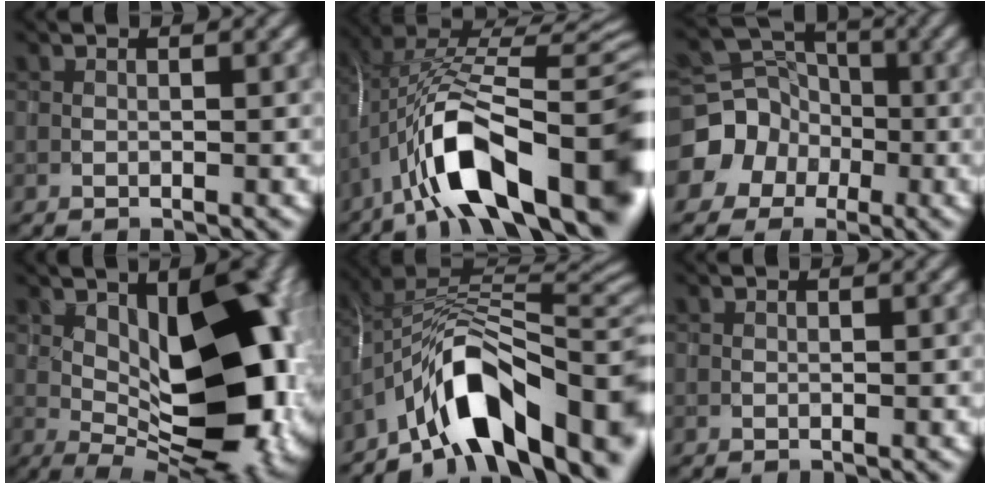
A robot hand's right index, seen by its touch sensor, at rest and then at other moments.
{"total": 16.7, "force": [-5.0, 7.3, 14.1], "torque": [-0.212, 0.010, -0.087]}
{"total": 8.5, "force": [-3.0, 7.7, 1.9], "torque": [-0.028, -0.009, -0.070]}
{"total": 15.4, "force": [1.2, 7.5, 13.4], "torque": [-0.165, 0.006, 0.016]}
{"total": 12.6, "force": [-6.1, 5.3, 9.7], "torque": [-0.142, 0.018, -0.112]}
{"total": 0.0}